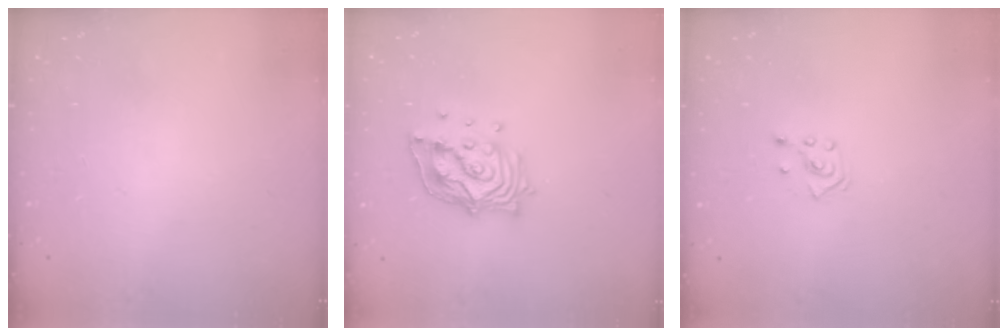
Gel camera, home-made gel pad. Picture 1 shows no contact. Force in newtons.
{"total": 14.0, "press": 13.9, "slide": 1.3}
{"total": 2.8, "press": 2.7, "slide": 0.7}